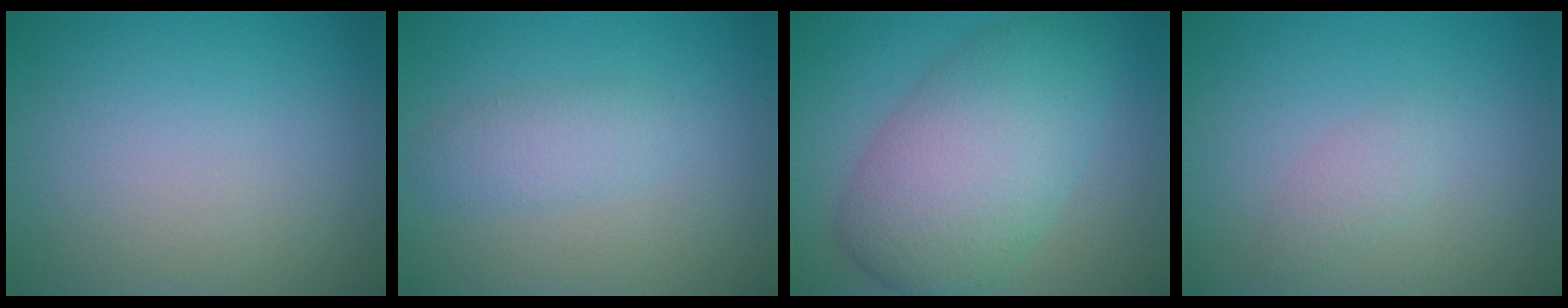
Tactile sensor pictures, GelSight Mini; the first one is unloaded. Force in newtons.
{"total": 2.1, "press": 2.1, "slide": 0.1}
{"total": 8.7, "press": 8.7, "slide": 0.1}
{"total": 1.4, "press": 1.4, "slide": 0.0}